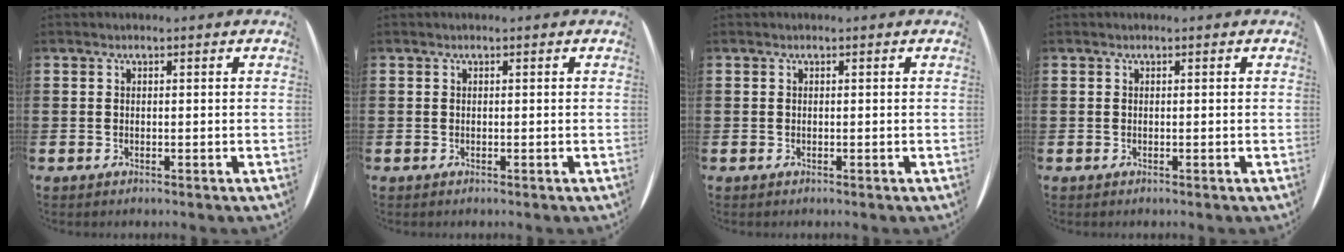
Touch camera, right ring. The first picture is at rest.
{"total": 0.0}
{"total": 0.0}
{"total": 0.0}